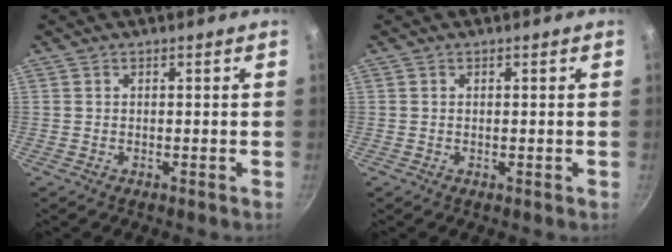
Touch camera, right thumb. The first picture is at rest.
{"total": 0.0}